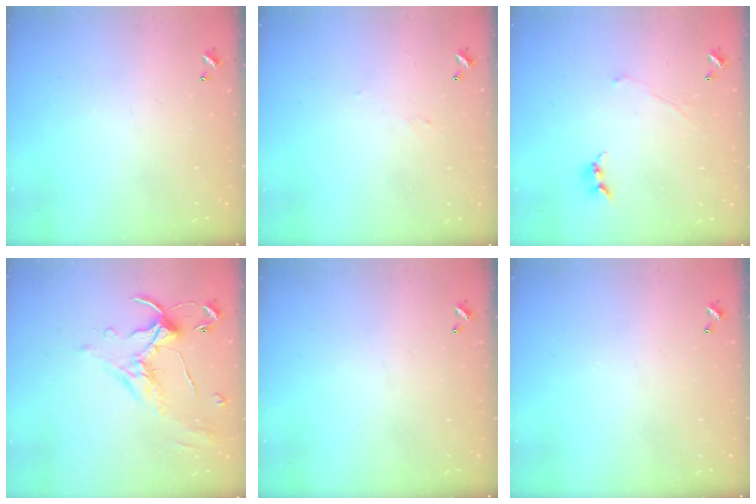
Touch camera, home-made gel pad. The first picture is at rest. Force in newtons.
{"total": 0.9, "press": 0.7, "slide": 0.5}
{"total": 0.8, "press": 0.7, "slide": 0.5}
{"total": 1.3, "press": 0.8, "slide": 1.0}
{"total": 0.0}
{"total": 0.0}